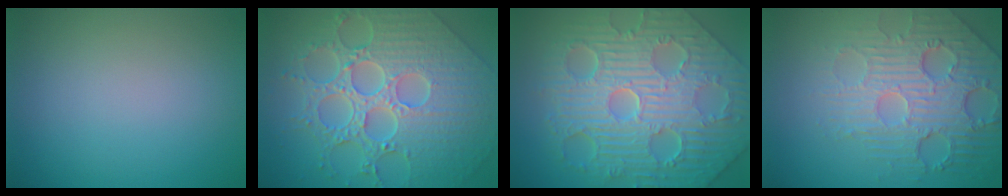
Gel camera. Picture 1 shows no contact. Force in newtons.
{"total": 9.8, "press": 7.1, "slide": 6.8}
{"total": 12.5, "press": 8.2, "slide": 9.5}
{"total": 6.5, "press": 5.1, "slide": 4.1}